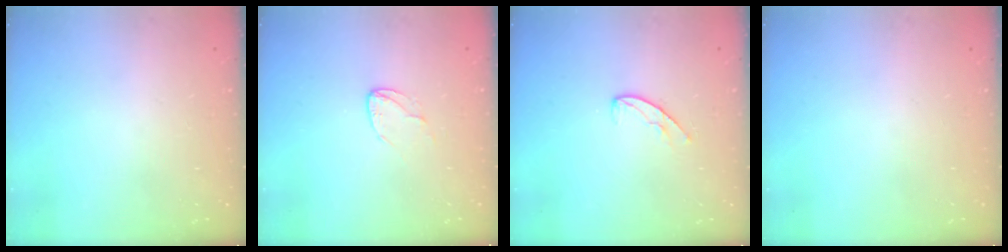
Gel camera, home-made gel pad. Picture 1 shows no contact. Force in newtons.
{"total": 4.4, "press": 4.4, "slide": 0.4}
{"total": 6.4, "press": 6.4, "slide": 0.5}
{"total": 0.0}